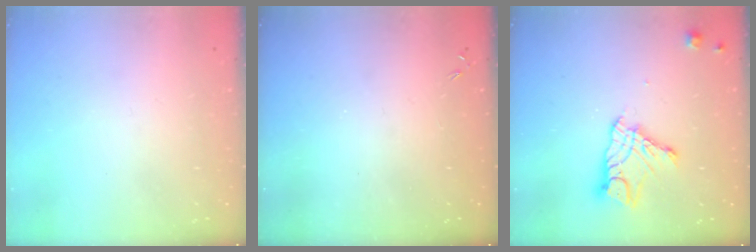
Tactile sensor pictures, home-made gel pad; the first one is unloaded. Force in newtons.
{"total": 0.0}
{"total": 11.2, "press": 11.1, "slide": 0.9}